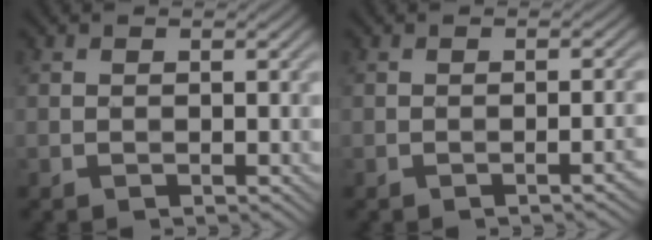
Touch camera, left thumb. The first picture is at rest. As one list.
[{"total": 2.0, "force": [-0.8, 0.3, 1.9], "torque": [-0.023, 0.010, -0.016]}]